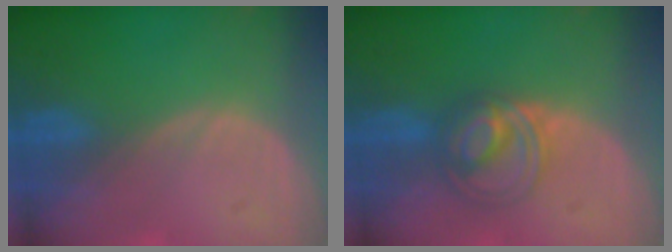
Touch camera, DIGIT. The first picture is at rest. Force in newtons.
{"total": 5.8, "press": 5.7, "slide": 0.7}